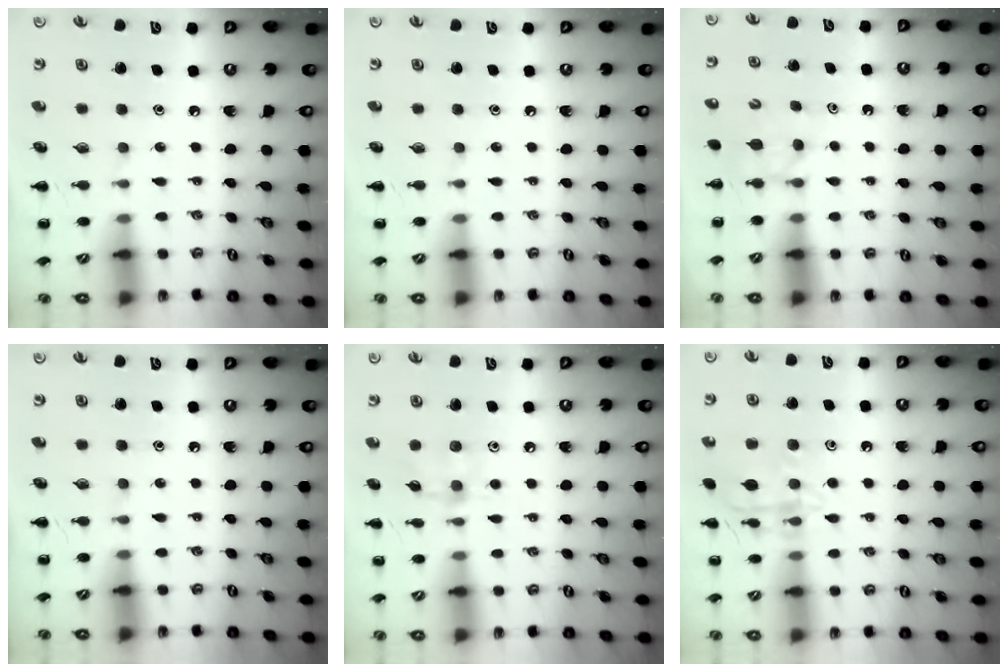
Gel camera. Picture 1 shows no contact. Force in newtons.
{"total": 0.0}
{"total": 2.6, "press": 2.4, "slide": 1.1}
{"total": 0.0}
{"total": 5.3, "press": 5.1, "slide": 1.2}
{"total": 13.0, "press": 13.0, "slide": 0.7}